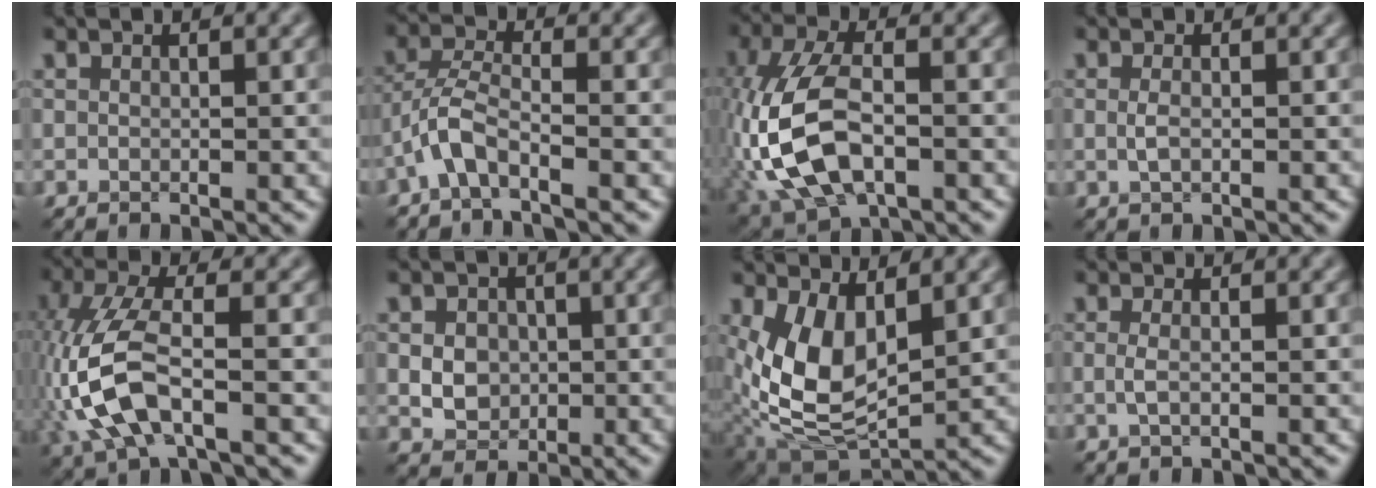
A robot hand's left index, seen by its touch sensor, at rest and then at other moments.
{"total": 3.4, "force": [-2.1, 0.8, 2.5], "torque": [-0.058, 0.011, -0.054]}
{"total": 10.7, "force": [-2.7, 5.6, 8.7], "torque": [-0.205, 0.000, -0.064]}
{"total": 1.0, "force": [-0.1, 0.4, 0.9], "torque": [-0.028, -0.002, -0.004]}
{"total": 8.2, "force": [-2.3, 3.3, 7.1], "torque": [-0.180, 0.008, -0.054]}
{"total": 3.9, "force": [-0.1, 3.2, 2.2], "torque": [-0.033, 0.009, -0.014]}
{"total": 8.4, "force": [1.0, 4.5, 7.0], "torque": [-0.153, -0.008, 0.020]}
{"total": 1.0, "force": [-0.2, 0.1, 1.0], "torque": [-0.027, -0.003, -0.007]}